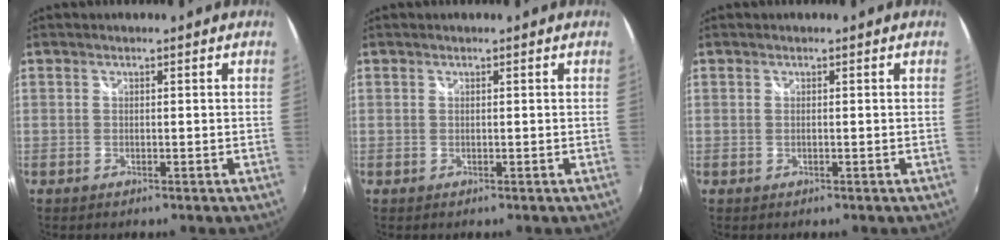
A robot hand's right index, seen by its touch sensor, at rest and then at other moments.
{"total": 0.0}
{"total": 0.0}